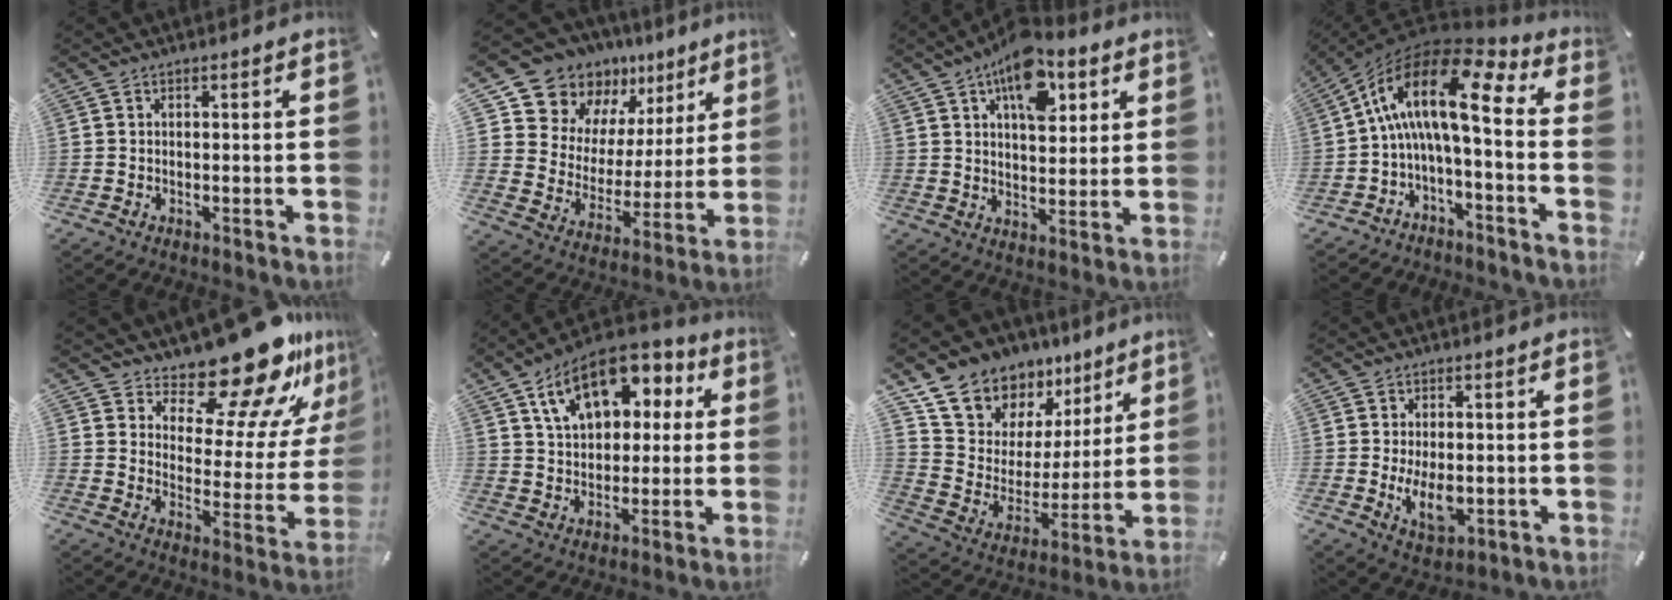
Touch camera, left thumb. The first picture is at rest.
{"total": 13.9, "force": [11.6, 7.6, 1.1], "torque": [-0.033, -0.115, 0.209]}
{"total": 13.7, "force": [7.4, 7.5, 8.8], "torque": [-0.123, -0.025, 0.127]}
{"total": 16.8, "force": [2.1, 6.3, 15.4], "torque": [-0.301, -0.024, 0.025]}
{"total": 21.0, "force": [17.6, 6.7, 9.1], "torque": [-0.119, -0.150, 0.291]}
{"total": 15.6, "force": [7.5, 10.2, 9.2], "torque": [-0.163, -0.015, 0.139]}
{"total": 14.7, "force": [11.2, 9.3, 2.2], "torque": [-0.054, -0.098, 0.208]}
{"total": 7.2, "force": [-0.5, 4.3, 5.7], "torque": [-0.100, -0.009, -0.011]}